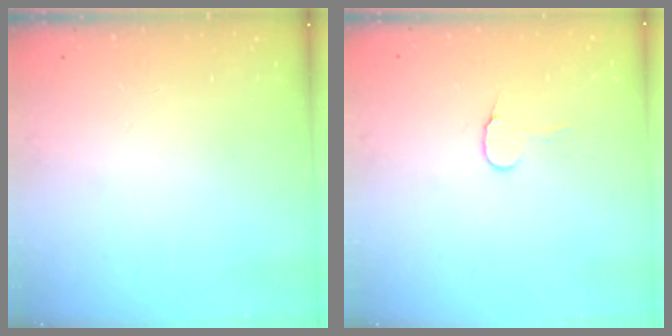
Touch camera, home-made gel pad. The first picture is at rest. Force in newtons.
{"total": 6.1, "press": 6.1, "slide": 0.5}